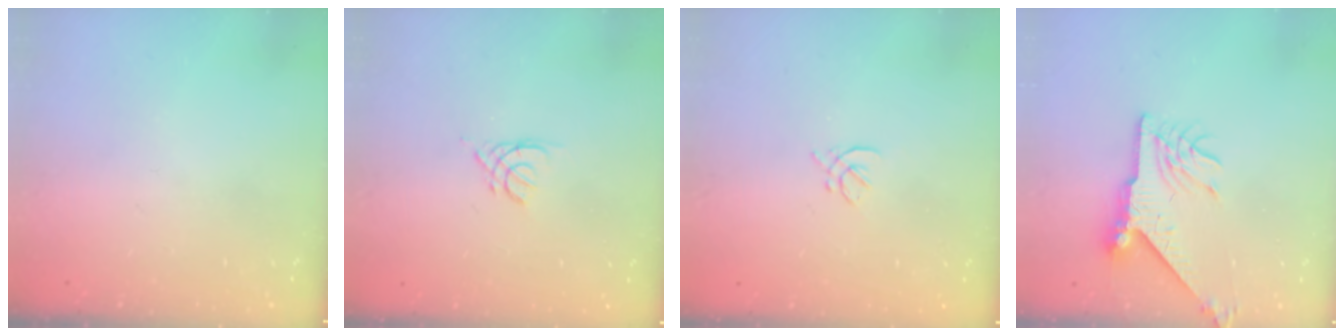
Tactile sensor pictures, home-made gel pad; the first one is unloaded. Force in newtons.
{"total": 2.5, "press": 2.5, "slide": 0.6}
{"total": 2.1, "press": 2.0, "slide": 0.7}
{"total": 9.9, "press": 9.8, "slide": 1.1}